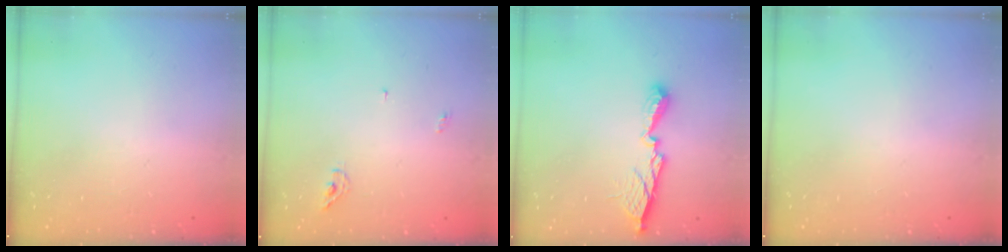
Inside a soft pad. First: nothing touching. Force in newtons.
{"total": 4.3, "press": 4.3, "slide": 0.1}
{"total": 10.6, "press": 10.6, "slide": 0.6}
{"total": 0.0}